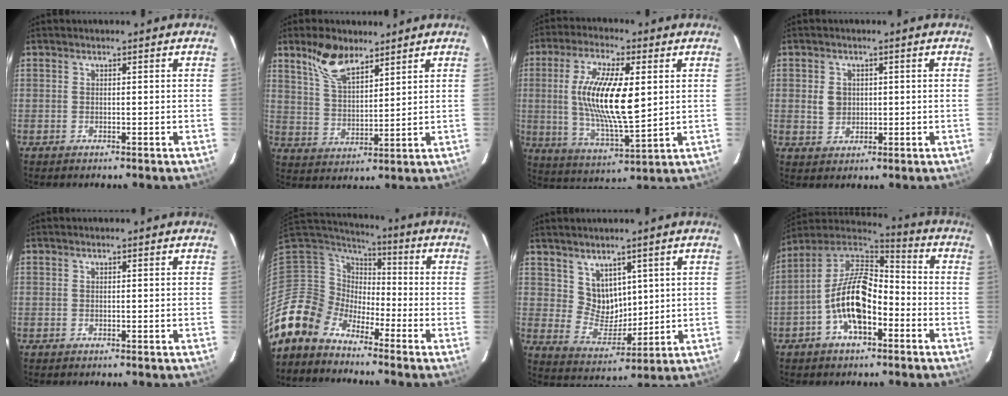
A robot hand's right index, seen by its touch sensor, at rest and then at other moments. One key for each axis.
{"total": 8.9, "fx": 6.4, "fy": 3.7, "fz": 4.8, "tx": -0.091, "ty": 0.011, "tz": 0.128}
{"total": 15.7, "fx": 2.4, "fy": 5.2, "fz": 14.6, "tx": -0.275, "ty": -0.001, "tz": 0.048}
{"total": 3.7, "fx": 0.4, "fy": 3.3, "fz": 1.5, "tx": -0.027, "ty": 0.007, "tz": 0.010}
{"total": 0.0}
{"total": 10.3, "fx": -8.6, "fy": 5.6, "fz": 1.2, "tx": -0.038, "ty": 0.026, "tz": -0.185}
{"total": 7.0, "fx": 3.9, "fy": 5.3, "fz": 2.4, "tx": -0.038, "ty": 0.001, "tz": 0.089}
{"total": 14.1, "fx": -5.0, "fy": 7.1, "fz": 11.2, "tx": -0.217, "ty": 0.017, "tz": -0.094}